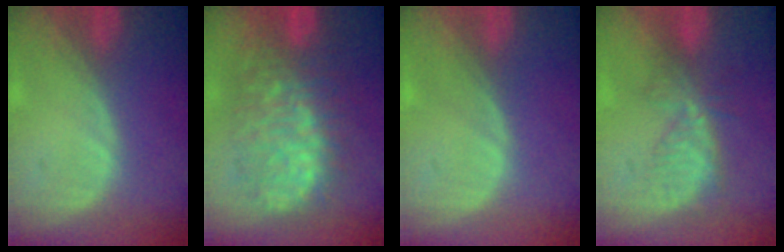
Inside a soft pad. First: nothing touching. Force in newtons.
{"total": 11.9, "press": 11.8, "slide": 1.4}
{"total": 0.0}
{"total": 4.9, "press": 4.8, "slide": 1.1}